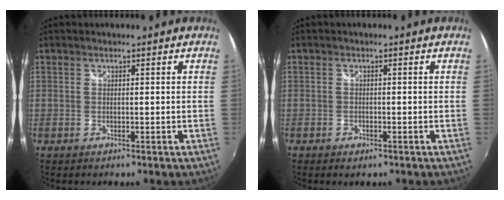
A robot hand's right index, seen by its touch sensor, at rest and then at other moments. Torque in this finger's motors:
{"motor_torque": [0.74, -0.02, -0.02, -0.01]}